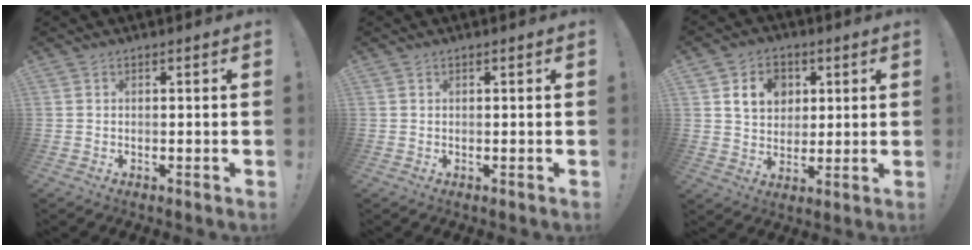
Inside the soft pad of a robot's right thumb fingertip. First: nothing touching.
{"total": 0.0}
{"total": 10.8, "force": [4.2, 8.7, 4.9], "torque": [-0.066, -0.009, 0.081]}